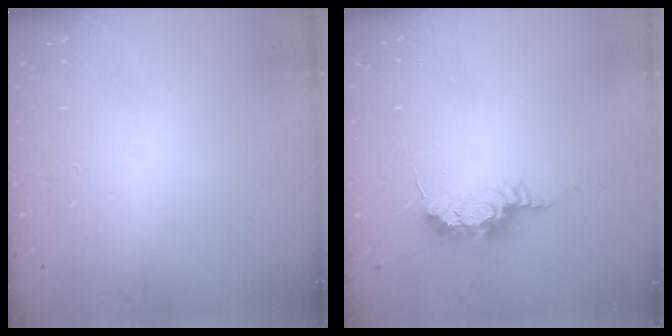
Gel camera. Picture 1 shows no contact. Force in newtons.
{"total": 8.6, "press": 8.3, "slide": 2.4}